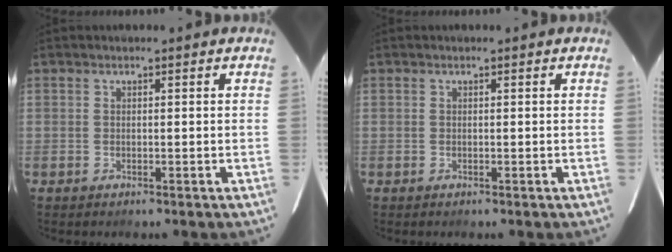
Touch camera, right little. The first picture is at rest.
{"total": 0.0}